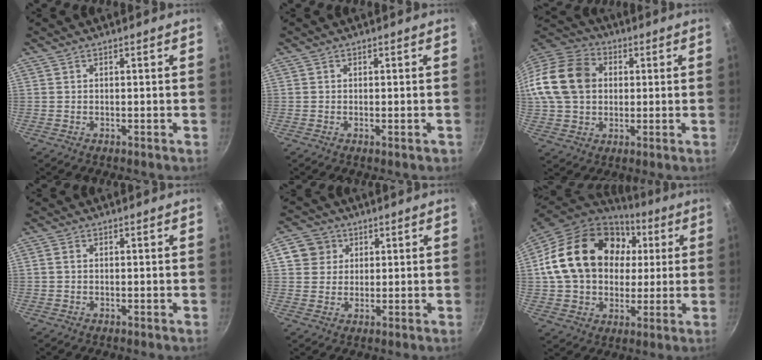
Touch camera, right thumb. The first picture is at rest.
{"total": 1.2, "force": [-0.4, 0.3, 1.0], "torque": [-0.016, 0.000, -0.008]}
{"total": 18.0, "force": [2.1, 14.2, 10.8], "torque": [-0.199, 0.030, 0.026]}
{"total": 0.9, "force": [0.0, 0.7, 0.6], "torque": [-0.011, 0.005, 0.000]}
{"total": 6.0, "force": [2.2, 5.4, 1.5], "torque": [0.011, 0.008, 0.031]}
{"total": 23.8, "force": [4.8, 18.2, 14.5], "torque": [-0.238, 0.024, 0.086]}